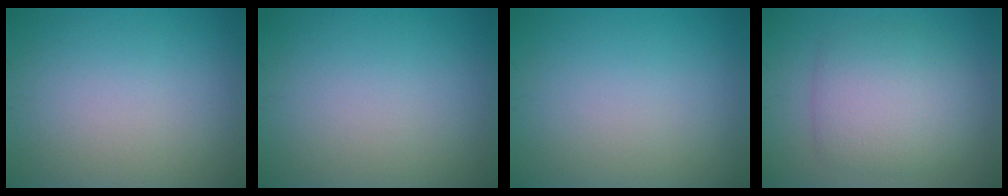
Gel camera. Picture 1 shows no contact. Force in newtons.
{"total": 0.0}
{"total": 0.0}
{"total": 5.3, "press": 5.3, "slide": 0.3}